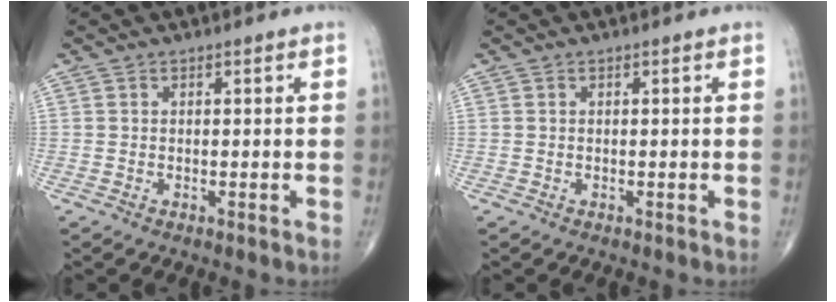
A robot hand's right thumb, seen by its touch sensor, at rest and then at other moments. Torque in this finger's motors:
{"motor_torque": [0.00, 0.00, -0.01, -0.01, 0.02]}